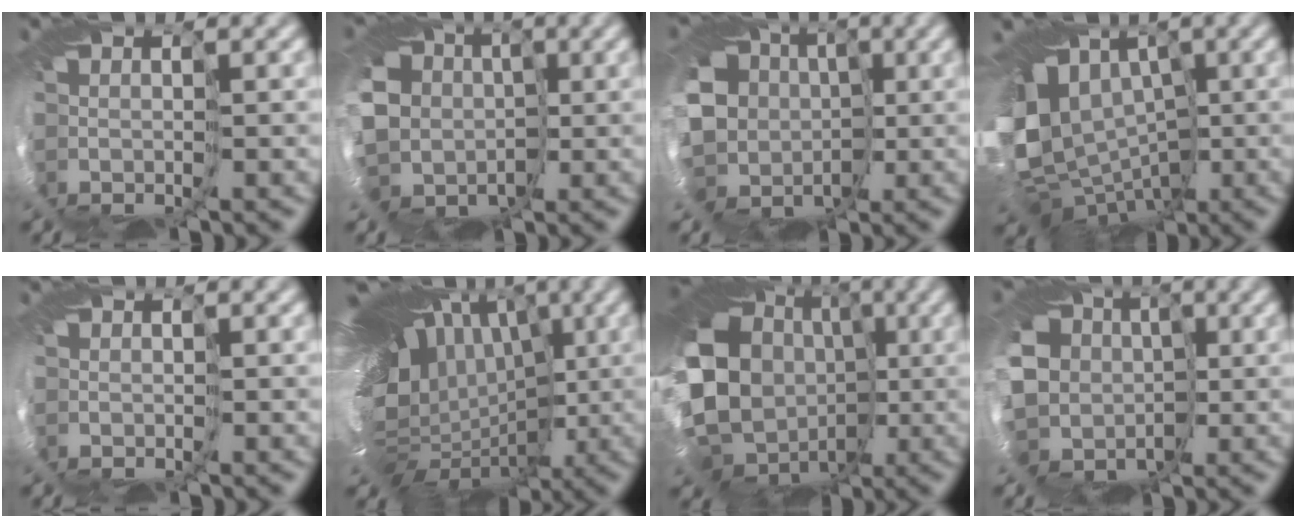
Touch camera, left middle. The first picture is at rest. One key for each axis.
{"total": 12.4, "fx": -0.4, "fy": 11.1, "fz": 5.5, "tx": -0.146, "ty": 0.005, "tz": -0.040}
{"total": 15.7, "fx": -1.6, "fy": 13.8, "fz": 7.2, "tx": -0.163, "ty": -0.006, "tz": -0.042}
{"total": 13.0, "fx": 0.6, "fy": 10.5, "fz": 7.7, "tx": -0.161, "ty": -0.012, "tz": 0.028}
{"total": 1.5, "fx": -0.3, "fy": 1.5, "fz": 0.3, "tx": -0.001, "ty": -0.008, "tz": 0.003}
{"total": 18.2, "fx": 0.8, "fy": 13.1, "fz": 12.7, "tx": -0.195, "ty": 0.022, "tz": 0.003}
{"total": 18.4, "fx": 0.2, "fy": 15.7, "fz": 9.6, "tx": -0.187, "ty": -0.014, "tz": -0.011}
{"total": 14.1, "fx": -1.3, "fy": 12.5, "fz": 6.3, "tx": -0.167, "ty": 0.001, "tz": -0.043}